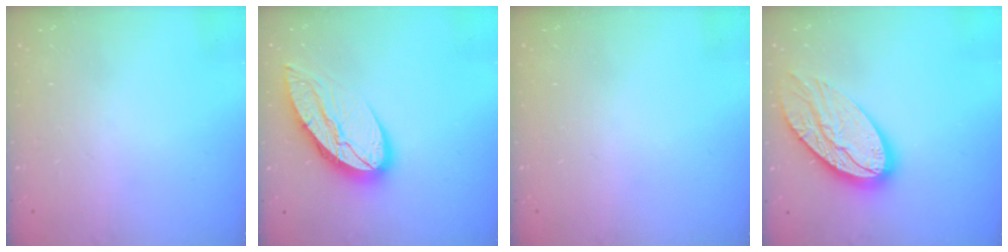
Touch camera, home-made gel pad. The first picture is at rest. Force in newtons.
{"total": 12.8, "press": 12.7, "slide": 1.4}
{"total": 0.0}
{"total": 18.2, "press": 18.1, "slide": 1.7}